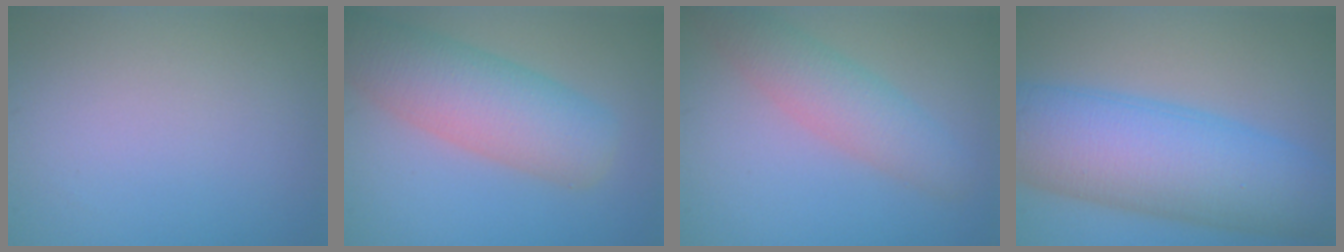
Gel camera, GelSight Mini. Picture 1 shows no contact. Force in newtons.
{"total": 7.2, "press": 7.2, "slide": 0.3}
{"total": 4.0, "press": 4.0, "slide": 0.1}
{"total": 11.9, "press": 11.9, "slide": 0.2}